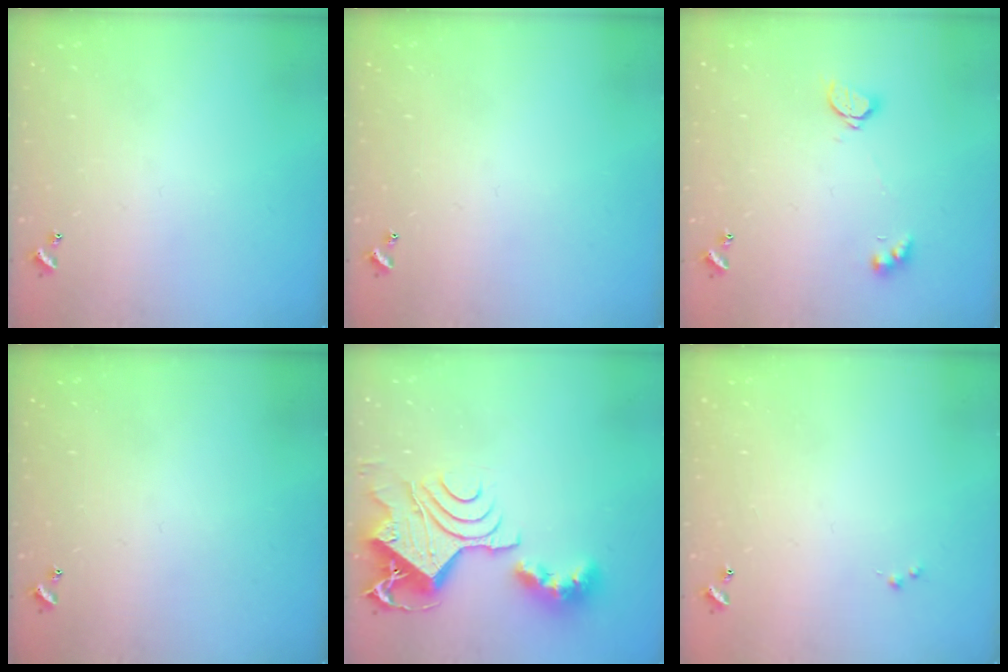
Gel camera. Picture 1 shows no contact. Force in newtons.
{"total": 0.0}
{"total": 2.2, "press": 2.2, "slide": 0.2}
{"total": 0.0}
{"total": 13.6, "press": 13.5, "slide": 1.5}
{"total": 0.0}